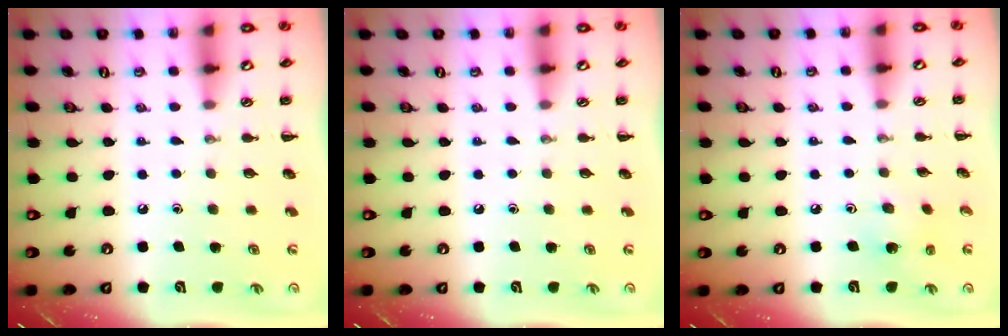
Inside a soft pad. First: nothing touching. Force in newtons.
{"total": 0.0}
{"total": 3.6, "press": 3.5, "slide": 0.7}